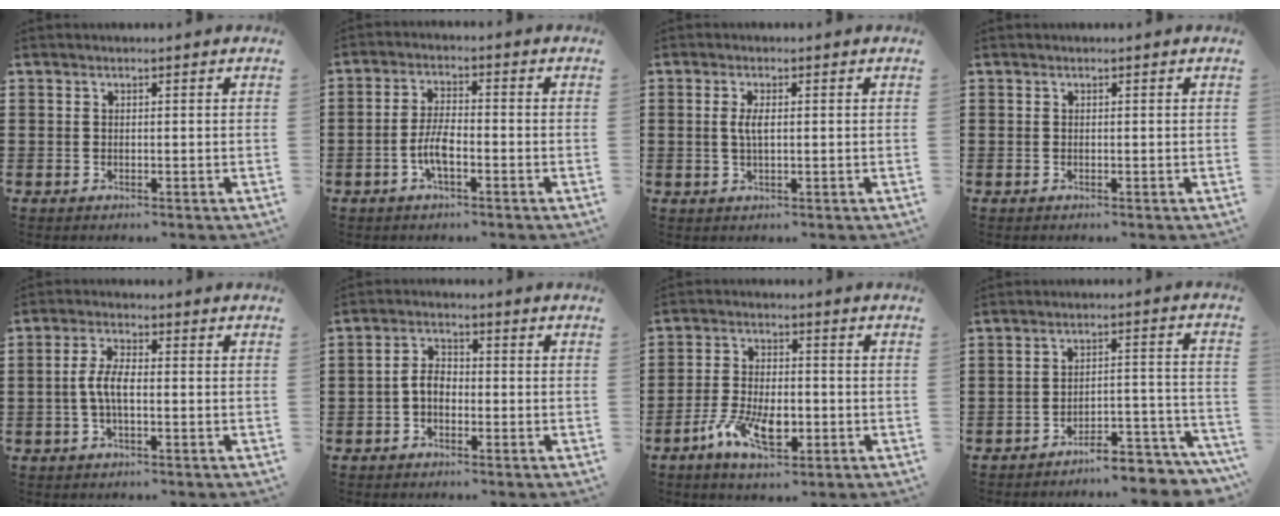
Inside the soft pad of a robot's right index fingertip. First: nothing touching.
{"total": 4.8, "force": [-1.8, 1.4, 4.2], "torque": [-0.098, -0.002, -0.041]}
{"total": 2.6, "force": [0.2, 0.8, 2.4], "torque": [-0.048, 0.003, 0.002]}
{"total": 0.0}
{"total": 4.5, "force": [-0.7, 1.6, 4.2], "torque": [-0.103, -0.004, -0.023]}
{"total": 3.5, "force": [-1.1, 2.2, 2.5], "torque": [-0.063, 0.003, -0.027]}
{"total": 8.0, "force": [-3.4, 3.7, 6.3], "torque": [-0.133, -0.001, -0.061]}
{"total": 5.5, "force": [-5.3, 0.5, 1.3], "torque": [-0.021, 0.006, -0.106]}